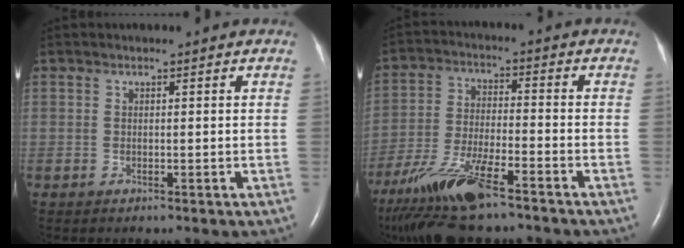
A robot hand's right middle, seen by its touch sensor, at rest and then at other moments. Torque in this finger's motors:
{"motor_torque": [1.23, -0.91, 0.34, 0.09]}